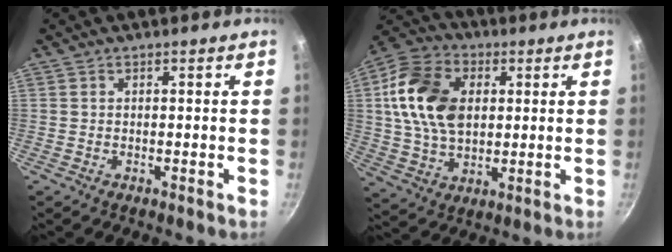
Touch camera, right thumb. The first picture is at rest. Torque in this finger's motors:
{"motor_torque": [0.60, 2.50, 1.64, -0.11, 0.17]}